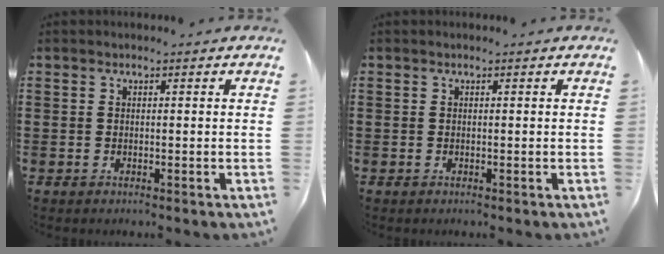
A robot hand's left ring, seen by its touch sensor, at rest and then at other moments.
{"total": 0.0}